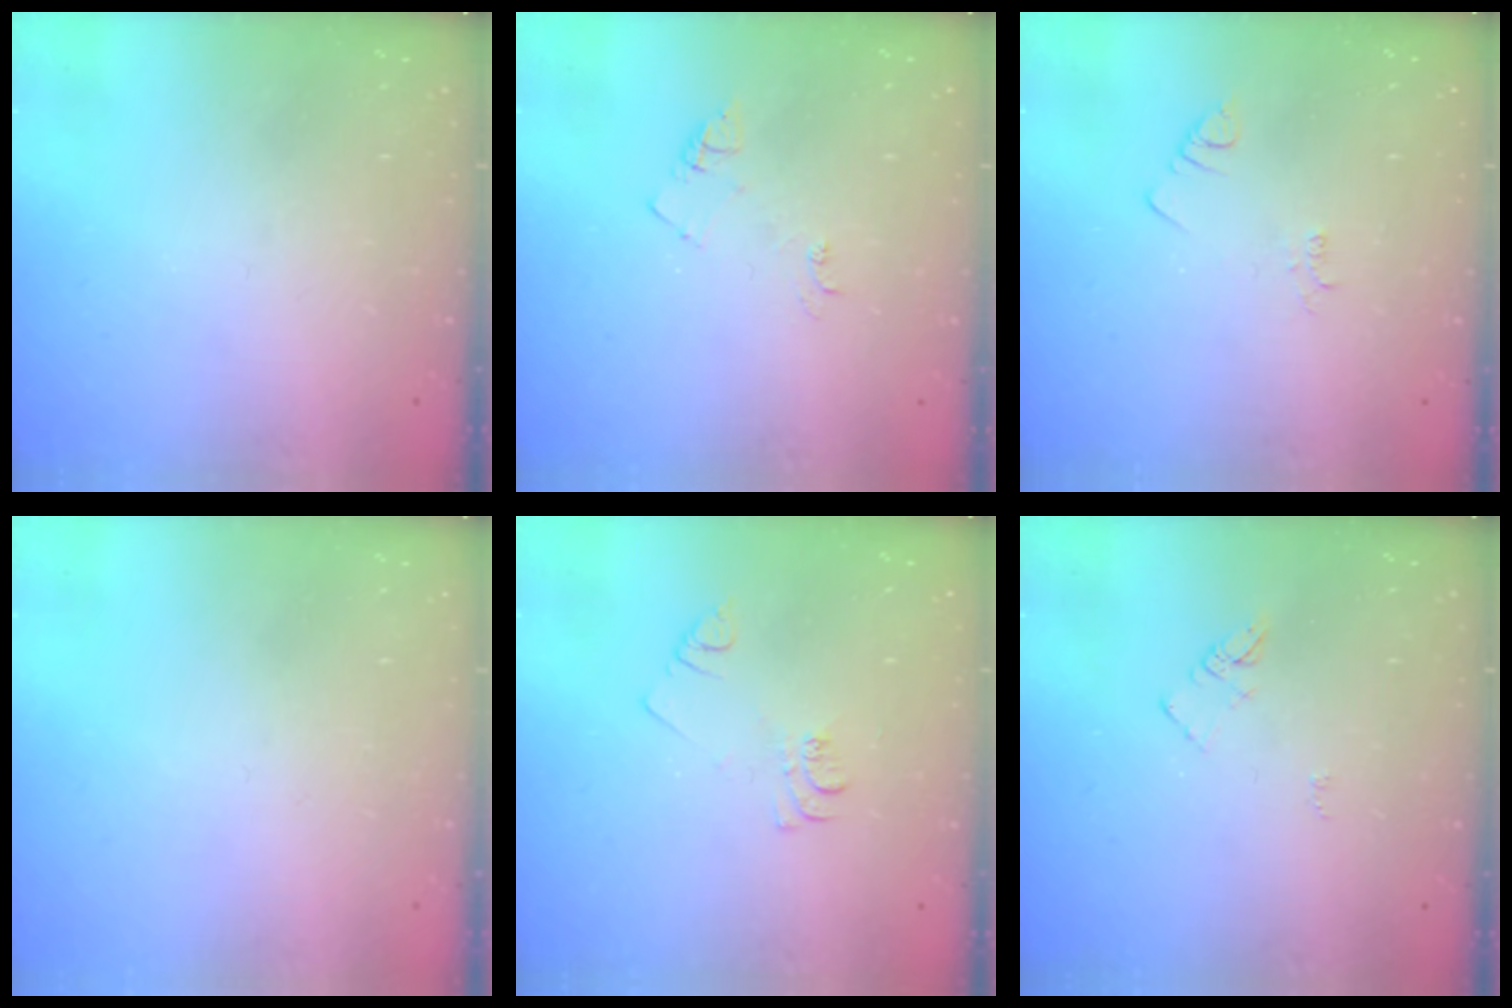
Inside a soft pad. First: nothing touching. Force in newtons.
{"total": 5.5, "press": 5.5, "slide": 0.6}
{"total": 1.9, "press": 1.9, "slide": 0.3}
{"total": 1.9, "press": 1.9, "slide": 0.1}
{"total": 5.5, "press": 5.5, "slide": 0.5}
{"total": 3.8, "press": 3.8, "slide": 0.4}